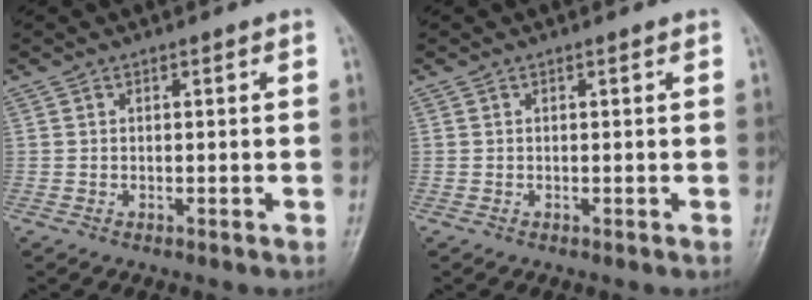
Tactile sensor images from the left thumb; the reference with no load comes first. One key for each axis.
{"total": 0.0}